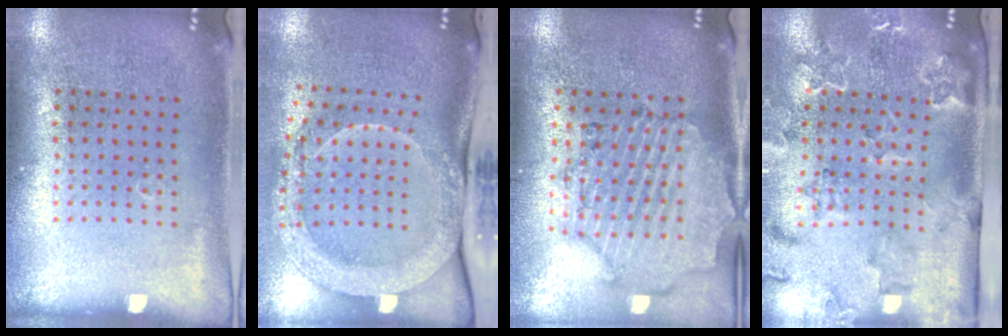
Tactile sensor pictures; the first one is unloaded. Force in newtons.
{"total": 2.4, "press": 2.1, "slide": 1.1}
{"total": 1.7, "press": 1.7, "slide": 0.3}
{"total": 2.3, "press": 2.3, "slide": 0.1}